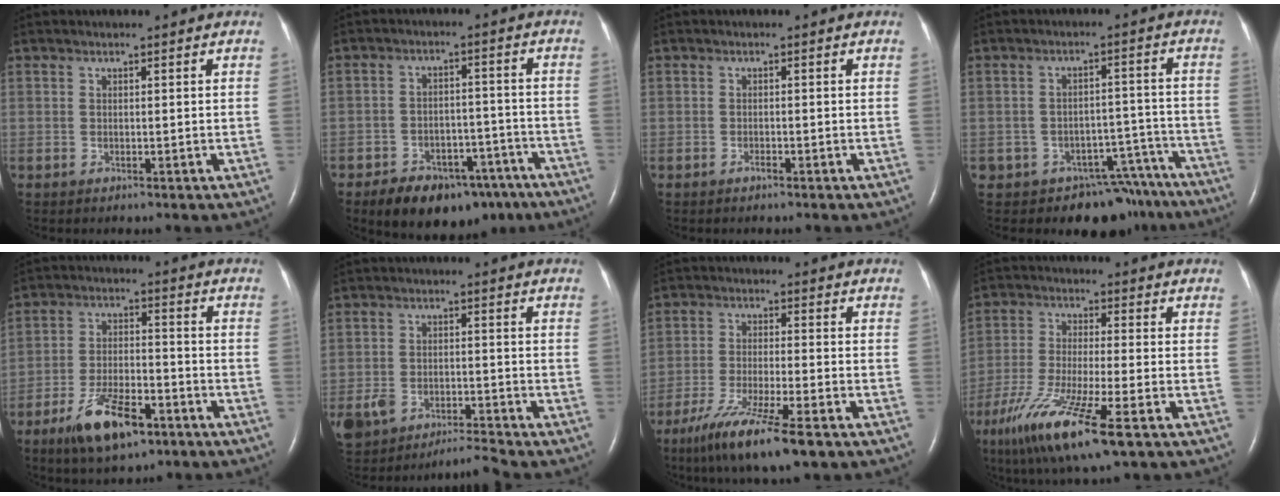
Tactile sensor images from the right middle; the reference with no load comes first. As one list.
[{"total": 13.4, "force": [-9.6, 7.1, 6.3], "torque": [-0.083, 0.017, -0.139]}, {"total": 0.6, "force": [-0.5, 0.1, 0.3], "torque": [-0.008, -0.001, -0.008]}, {"total": 11.6, "force": [-9.1, 7.0, 1.7], "torque": [0.002, 0.048, -0.104]}, {"total": 10.5, "force": [-6.5, 3.6, 7.4], "torque": [-0.142, -0.006, -0.112]}, {"total": 5.6, "force": [-5.0, 1.4, 2.1], "torque": [-0.048, 0.016, -0.088]}, {"total": 11.8, "force": [-7.9, 0.7, 8.7], "torque": [-0.158, -0.034, -0.134]}, {"total": 13.9, "force": [-7.6, 1.5, 11.5], "torque": [-0.232, -0.037, -0.136]}]